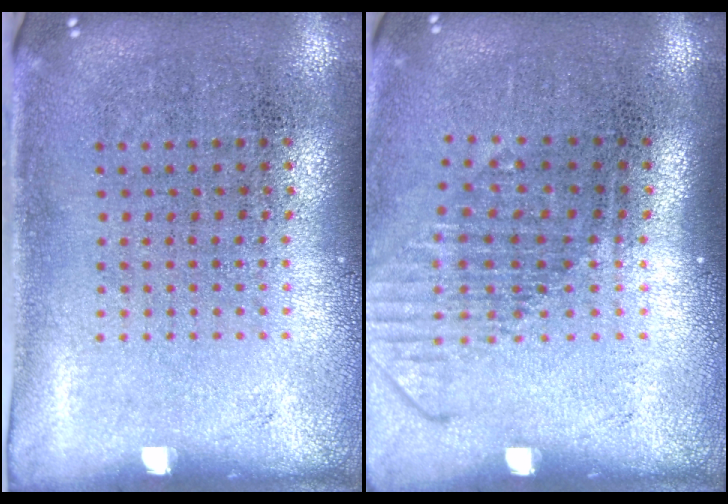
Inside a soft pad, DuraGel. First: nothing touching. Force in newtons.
{"total": 1.5, "press": 1.1, "slide": 0.9}